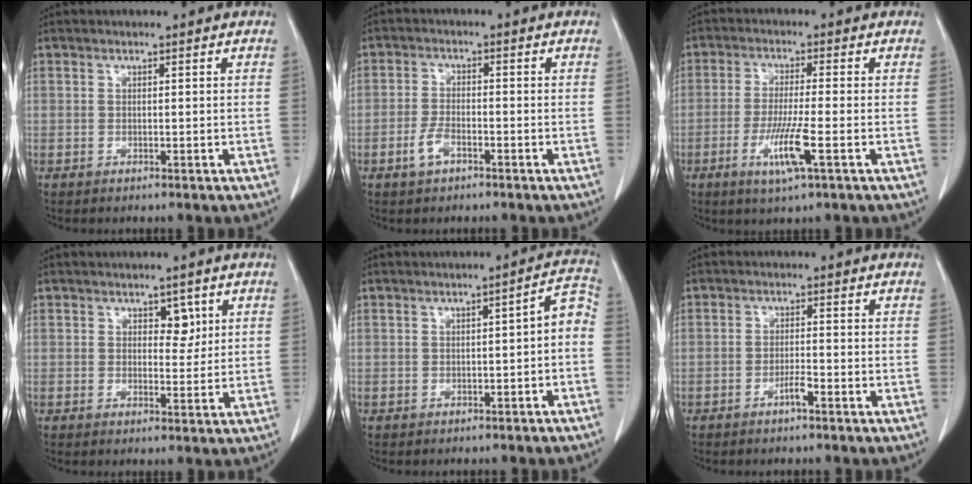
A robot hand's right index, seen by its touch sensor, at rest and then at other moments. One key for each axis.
{"total": 3.4, "fx": -1.9, "fy": 1.5, "fz": 2.4, "tx": -0.050, "ty": 0.003, "tz": -0.037}
{"total": 7.0, "fx": -2.7, "fy": -0.2, "fz": 6.5, "tx": -0.126, "ty": -0.018, "tz": -0.050}
{"total": 3.0, "fx": 1.3, "fy": 1.8, "fz": 1.9, "tx": -0.018, "ty": 0.000, "tz": 0.019}
{"total": 4.4, "fx": -1.3, "fy": 1.2, "fz": 4.0, "tx": -0.046, "ty": 0.024, "tz": -0.016}
{"total": 1.9, "fx": -1.3, "fy": -0.1, "fz": 1.4, "tx": -0.026, "ty": 0.001, "tz": -0.024}